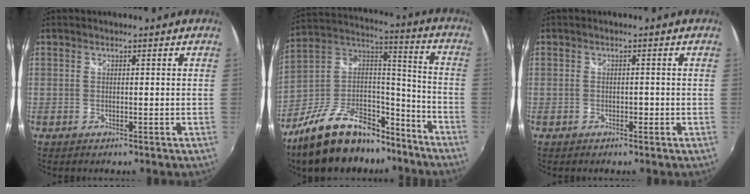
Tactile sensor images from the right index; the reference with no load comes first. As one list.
[{"total": 24.6, "force": [-17.4, 11.9, 12.7], "torque": [-0.240, 0.041, -0.266]}, {"total": 0.9, "force": [-0.4, 0.7, 0.4], "torque": [-0.007, 0.000, -0.005]}]